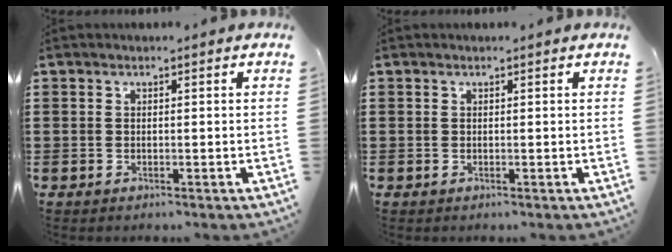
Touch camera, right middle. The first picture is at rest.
{"total": 0.0}